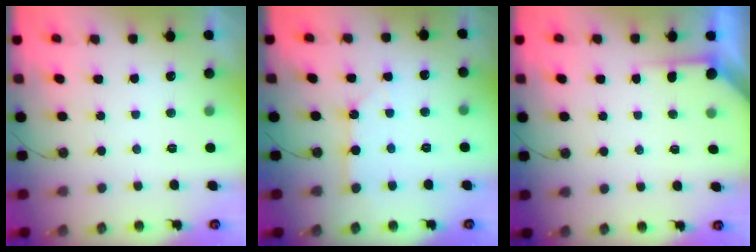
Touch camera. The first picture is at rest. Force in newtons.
{"total": 2.6, "press": 2.6, "slide": 0.3}
{"total": 2.9, "press": 2.8, "slide": 0.4}